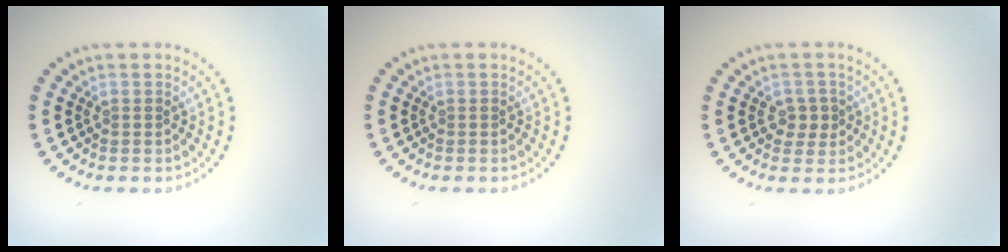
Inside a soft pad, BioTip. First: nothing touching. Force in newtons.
{"total": 0.0}
{"total": 1.8, "press": 1.8, "slide": 0.6}